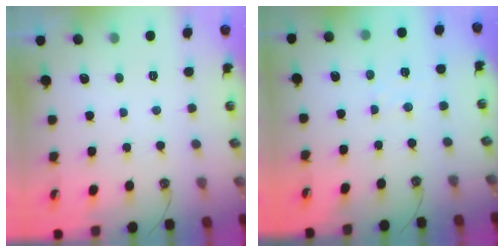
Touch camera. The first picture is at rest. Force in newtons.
{"total": 4.0, "press": 3.9, "slide": 0.5}